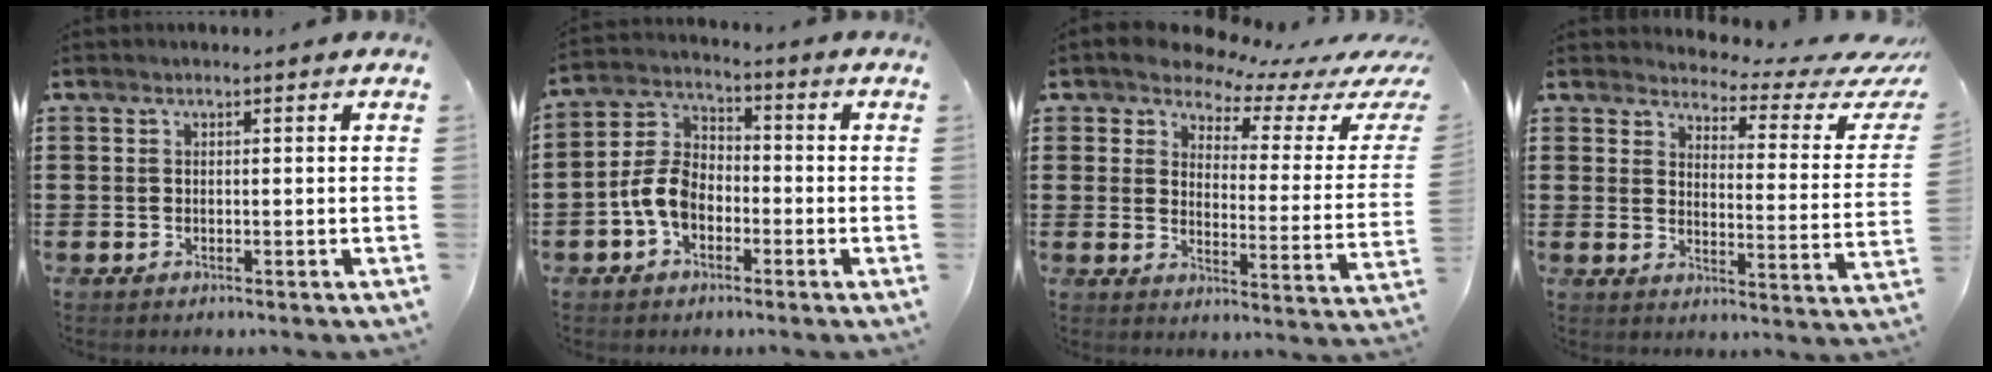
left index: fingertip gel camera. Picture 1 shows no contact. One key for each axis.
{"total": 6.9, "fx": -2.8, "fy": 4.5, "fz": 4.3, "tx": -0.121, "ty": 0.006, "tz": -0.065}
{"total": 5.7, "fx": 5.1, "fy": 2.0, "fz": 1.4, "tx": -0.045, "ty": -0.037, "tz": 0.085}
{"total": 3.5, "fx": 3.0, "fy": 0.9, "fz": 1.4, "tx": -0.034, "ty": -0.030, "tz": 0.042}